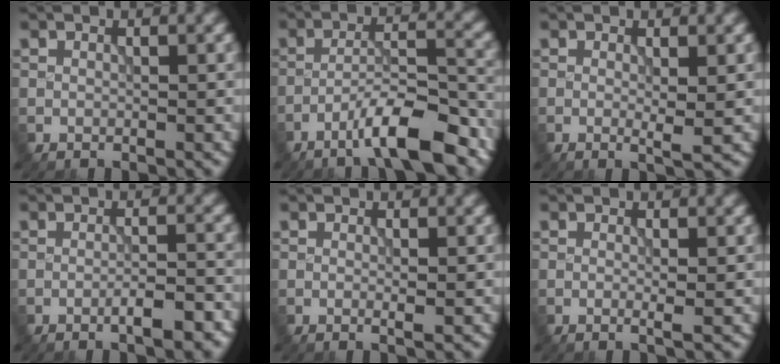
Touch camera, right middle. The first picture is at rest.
{"total": 9.1, "force": [-6.0, 2.0, 6.5], "torque": [-0.100, 0.011, -0.101]}
{"total": 1.5, "force": [0.0, 0.1, 1.5], "torque": [-0.026, -0.006, -0.003]}
{"total": 3.8, "force": [-2.0, 0.7, 3.1], "torque": [-0.047, 0.006, -0.034]}
{"total": 1.0, "force": [-0.1, 0.1, 1.0], "torque": [-0.016, -0.003, -0.003]}
{"total": 1.2, "force": [-0.1, 0.2, 1.2], "torque": [-0.021, -0.004, -0.005]}